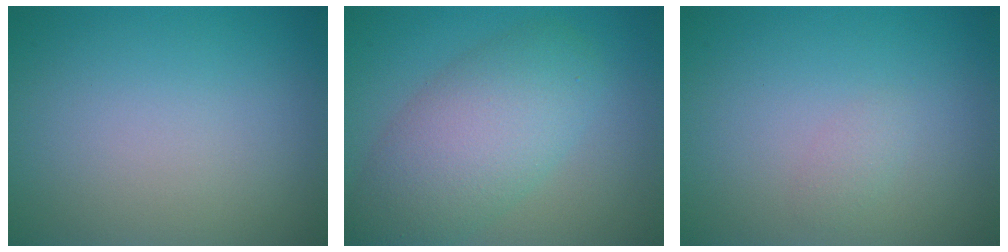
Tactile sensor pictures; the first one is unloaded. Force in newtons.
{"total": 6.9, "press": 6.9, "slide": 0.2}
{"total": 0.8, "press": 0.8, "slide": 0.0}